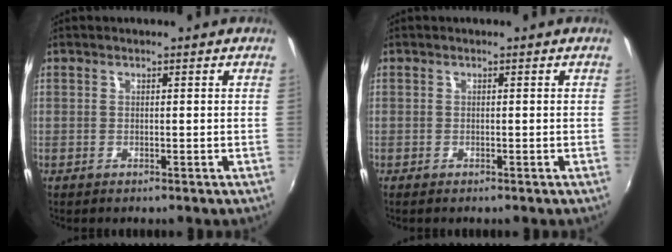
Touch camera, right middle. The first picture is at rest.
{"total": 0.0}